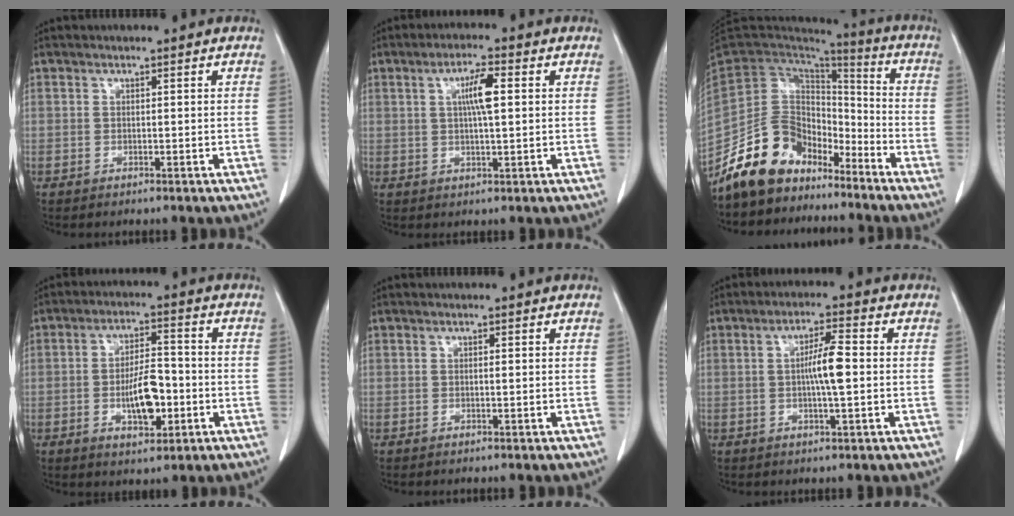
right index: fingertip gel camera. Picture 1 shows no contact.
{"total": 5.3, "force": [1.2, 0.6, 5.1], "torque": [-0.092, 0.004, 0.021]}
{"total": 13.0, "force": [-10.3, 7.2, 3.6], "torque": [-0.064, 0.052, -0.188]}
{"total": 7.9, "force": [-2.2, 2.9, 7.0], "torque": [-0.127, 0.007, -0.033]}
{"total": 0.0}
{"total": 5.4, "force": [-0.3, 0.3, 5.4], "torque": [-0.098, 0.003, -0.007]}